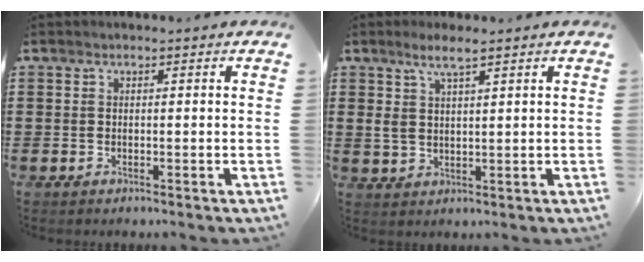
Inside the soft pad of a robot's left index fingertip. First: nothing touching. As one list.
[{"total": 4.2, "force": [2.2, 1.5, 3.3], "torque": [-0.069, 0.007, 0.038]}]